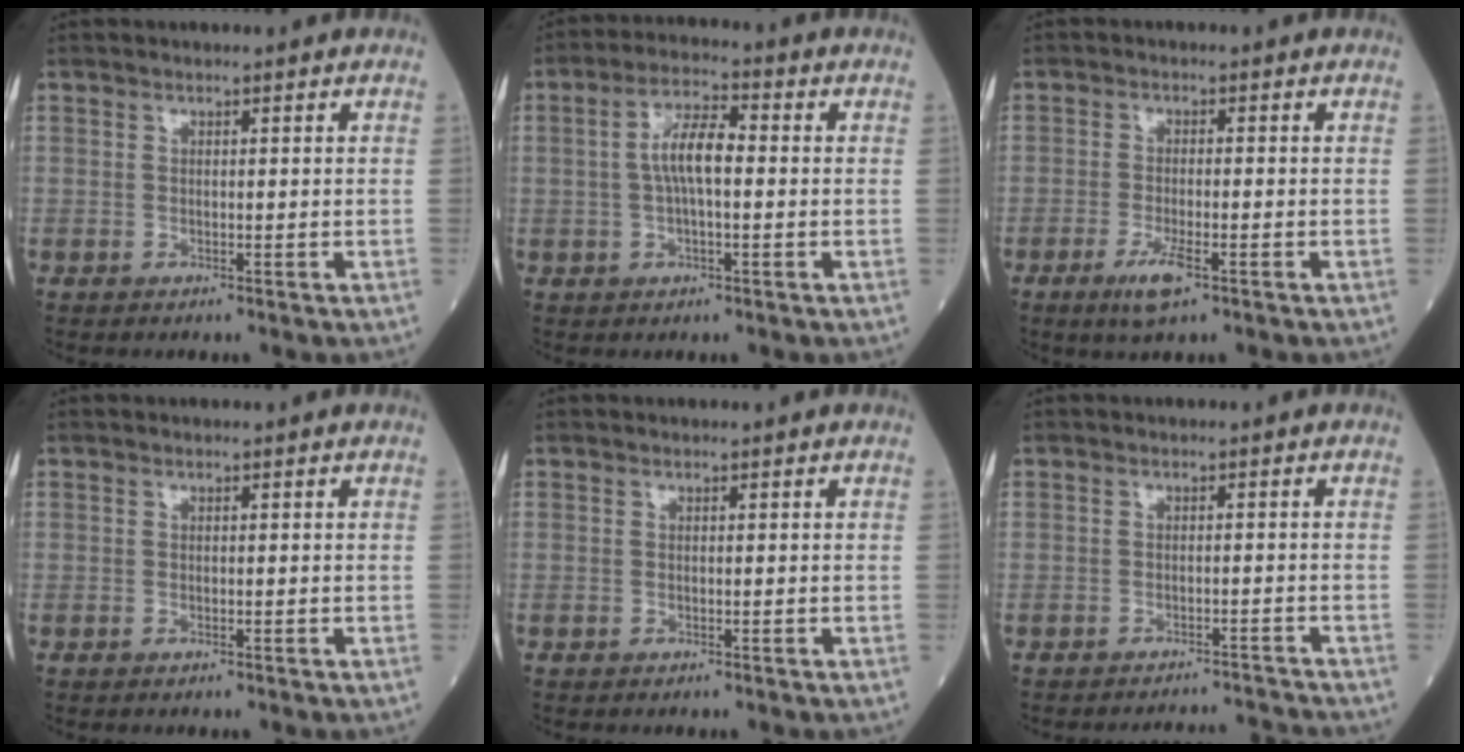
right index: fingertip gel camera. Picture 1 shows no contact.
{"total": 6.4, "force": [0.2, 1.8, 6.1], "torque": [-0.121, 0.018, -0.001]}
{"total": 4.2, "force": [-2.3, 0.7, 3.5], "torque": [-0.070, -0.007, -0.041]}
{"total": 0.0}
{"total": 0.0}
{"total": 5.0, "force": [-4.8, -0.8, -0.9], "torque": [0.012, 0.002, -0.066]}